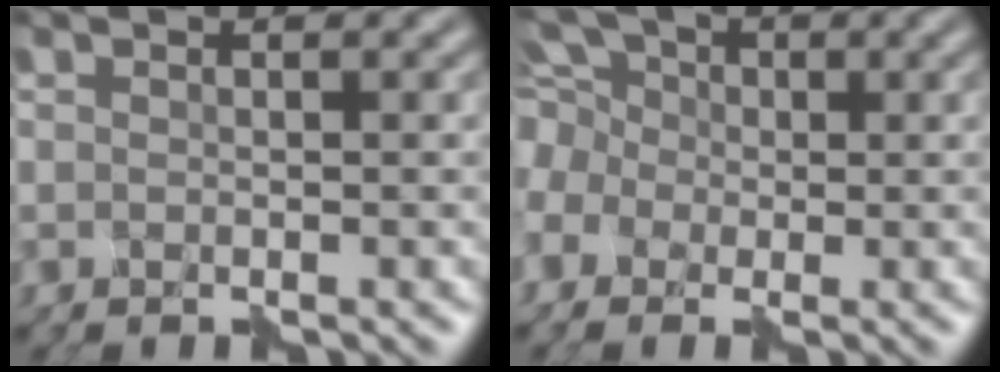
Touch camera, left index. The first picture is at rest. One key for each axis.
{"total": 7.3, "fx": -0.4, "fy": 6.6, "fz": 3.2, "tx": -0.084, "ty": 0.035, "tz": -0.054}